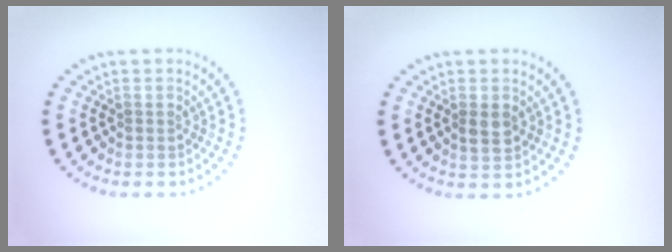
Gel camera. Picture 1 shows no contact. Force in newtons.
{"total": 1.8, "press": 1.8, "slide": 0.2}